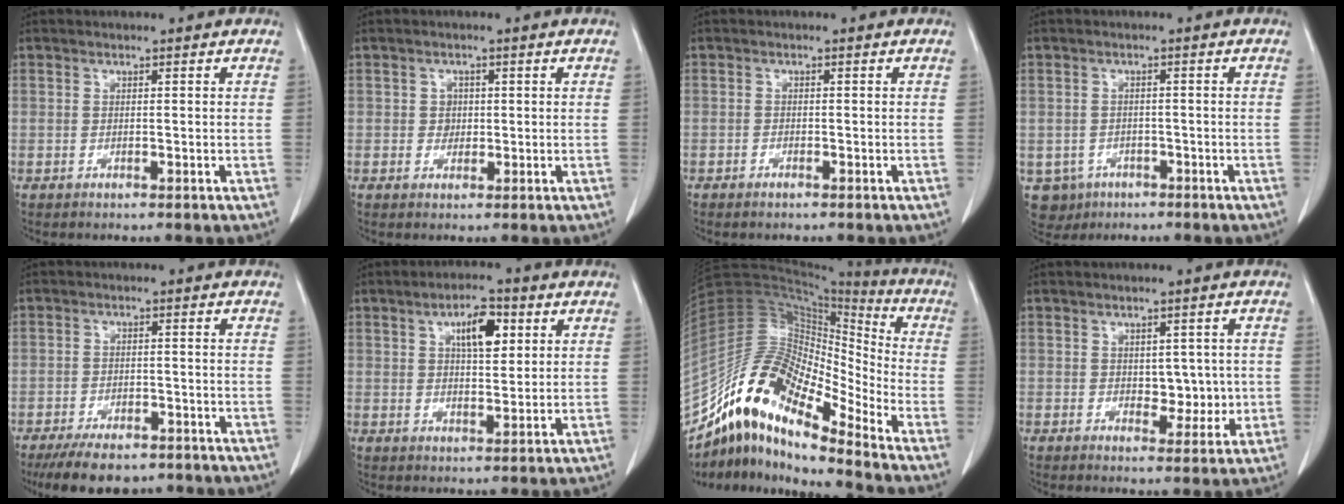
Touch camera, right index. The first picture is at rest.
{"total": 1.8, "force": [0.1, 1.7, 0.6], "torque": [-0.007, 0.003, 0.003]}
{"total": 1.0, "force": [-0.8, 0.3, 0.5], "torque": [-0.011, 0.000, -0.011]}
{"total": 5.1, "force": [-2.5, 4.4, 0.5], "torque": [-0.009, 0.008, -0.034]}
{"total": 9.5, "force": [-7.4, 3.9, 4.4], "torque": [-0.062, -0.002, -0.111]}
{"total": 6.6, "force": [2.6, 2.5, 5.6], "torque": [-0.092, 0.009, 0.043]}
{"total": 15.2, "force": [-11.6, 4.0, 8.9], "torque": [-0.161, 0.059, -0.209]}
{"total": 4.8, "force": [0.0, 2.9, 3.8], "torque": [-0.040, 0.003, 0.007]}